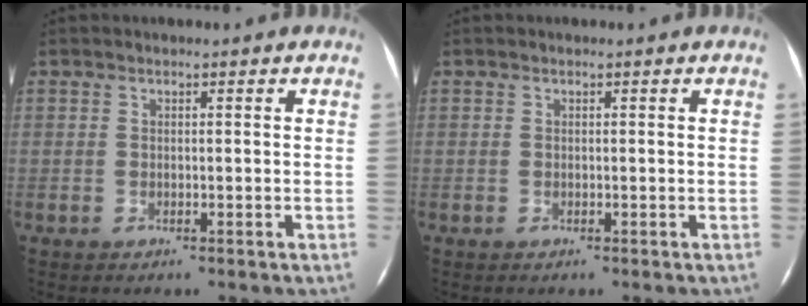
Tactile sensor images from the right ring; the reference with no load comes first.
{"total": 0.0}